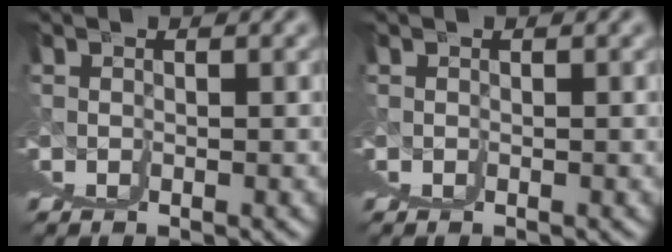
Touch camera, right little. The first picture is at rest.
{"total": 0.0}